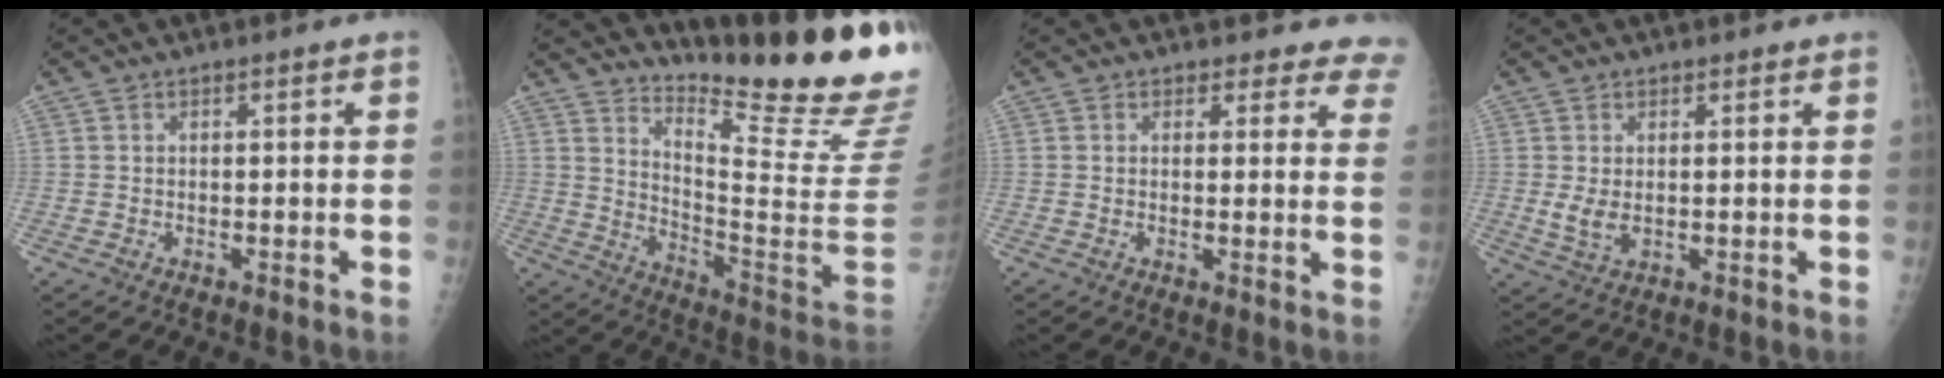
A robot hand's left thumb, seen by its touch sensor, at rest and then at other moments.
{"total": 21.3, "force": [18.3, 0.1, 10.8], "torque": [-0.146, -0.200, 0.259]}
{"total": 7.9, "force": [7.1, 3.5, 0.0], "torque": [0.061, -0.030, 0.042]}
{"total": 3.4, "force": [0.6, 2.2, 2.5], "torque": [-0.044, -0.011, 0.017]}